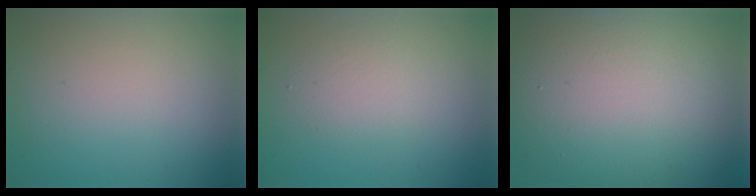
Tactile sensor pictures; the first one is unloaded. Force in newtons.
{"total": 2.0, "press": 2.0, "slide": 0.2}
{"total": 14.9, "press": 14.8, "slide": 0.7}